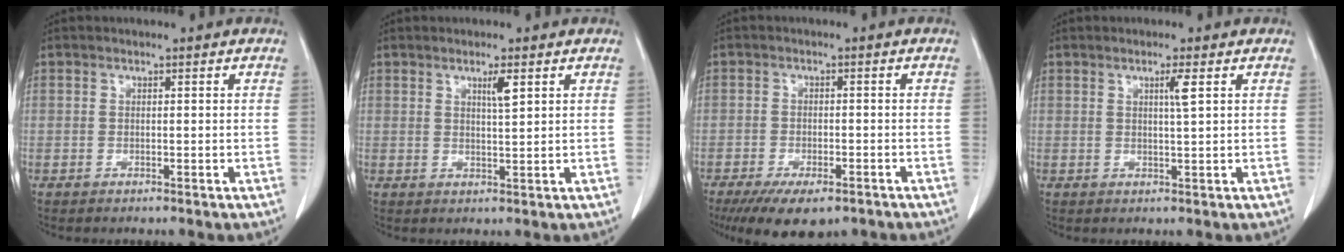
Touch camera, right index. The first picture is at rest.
{"total": 2.4, "force": [1.3, 0.0, 2.1], "torque": [-0.040, -0.004, 0.023]}
{"total": 9.4, "force": [-6.6, 3.6, 5.6], "torque": [-0.085, -0.010, -0.099]}
{"total": 2.0, "force": [0.8, -0.4, 1.8], "torque": [-0.035, -0.004, 0.015]}